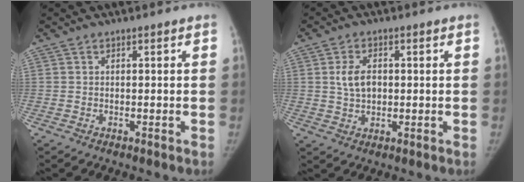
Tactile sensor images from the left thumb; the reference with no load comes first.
{"total": 5.1, "force": [0.7, 3.4, 3.7], "torque": [-0.060, 0.001, 0.014]}